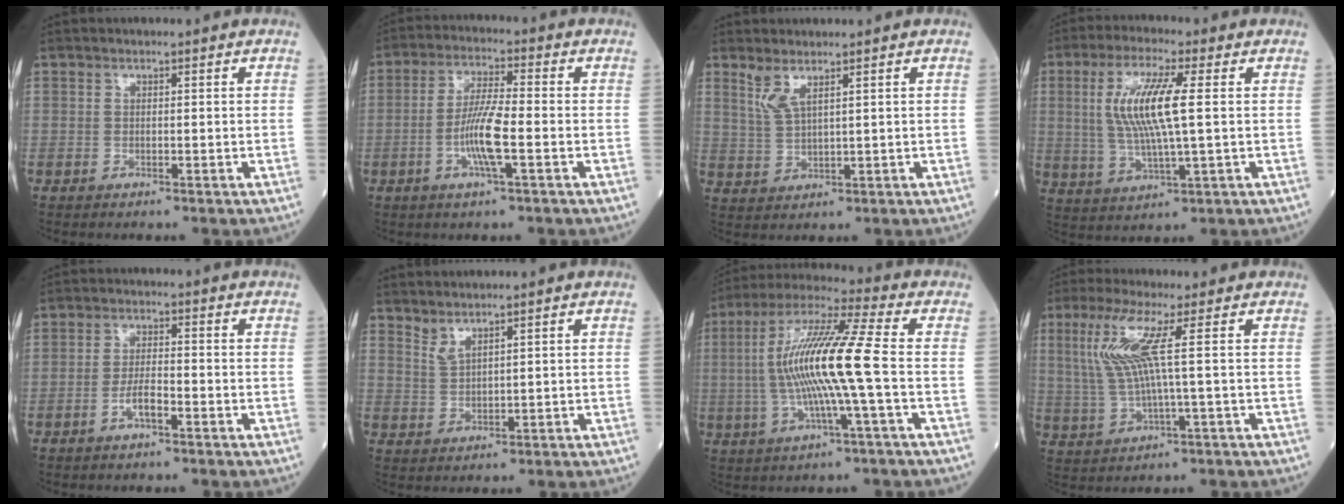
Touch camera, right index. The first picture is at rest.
{"total": 7.5, "force": [-2.2, 0.5, 7.2], "torque": [-0.143, -0.003, -0.047]}
{"total": 3.4, "force": [2.2, 0.4, 2.5], "torque": [-0.063, 0.000, 0.053]}
{"total": 10.4, "force": [1.7, 1.1, 10.2], "torque": [-0.215, 0.002, 0.033]}
{"total": 3.3, "force": [-1.7, 0.7, 2.7], "torque": [-0.052, 0.003, -0.035]}
{"total": 2.2, "force": [2.0, 0.1, 1.0], "torque": [-0.024, -0.008, 0.046]}
{"total": 14.9, "force": [-0.9, -0.2, 14.8], "torque": [-0.294, 0.010, -0.026]}
{"total": 7.8, "force": [1.9, -0.6, 7.6], "torque": [-0.173, 0.006, 0.042]}